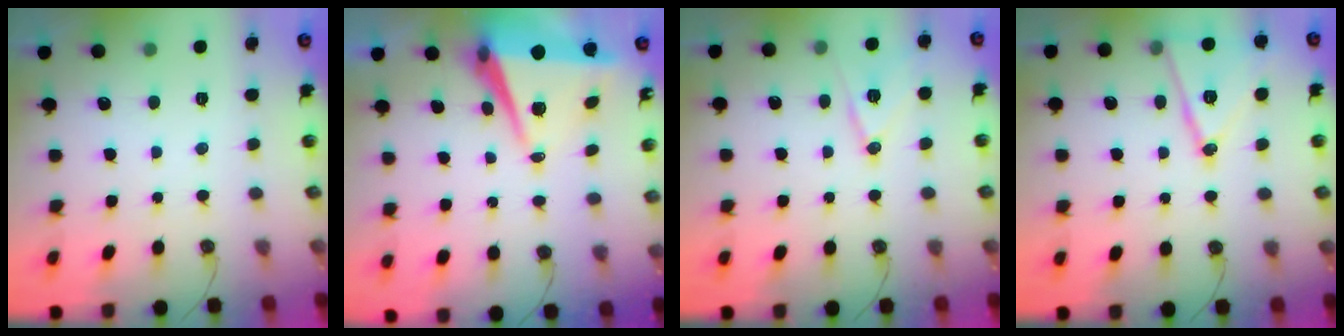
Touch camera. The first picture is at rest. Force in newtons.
{"total": 8.7, "press": 7.5, "slide": 4.3}
{"total": 11.5, "press": 11.1, "slide": 3.2}
{"total": 14.7, "press": 14.4, "slide": 3.4}